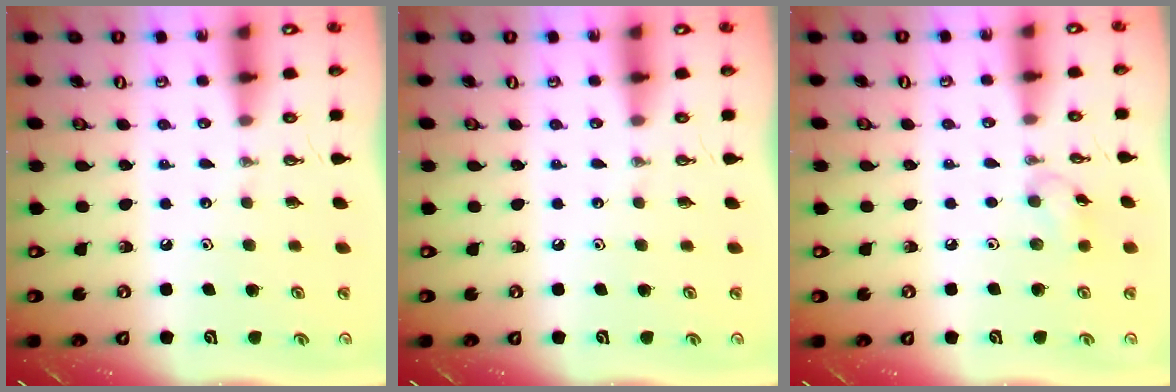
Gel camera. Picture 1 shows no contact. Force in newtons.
{"total": 0.0}
{"total": 6.0, "press": 6.0, "slide": 0.8}